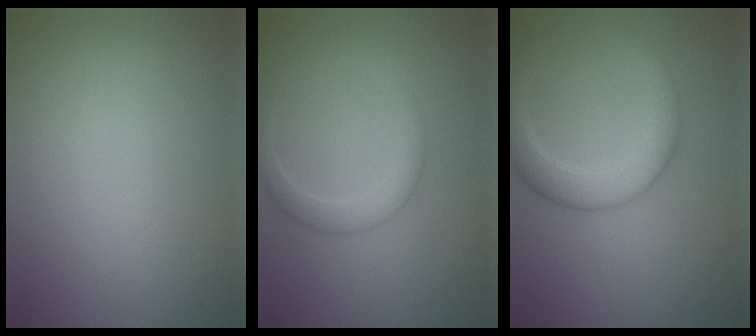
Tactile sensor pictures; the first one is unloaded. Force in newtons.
{"total": 2.4, "press": 2.4, "slide": 0.2}
{"total": 4.1, "press": 4.1, "slide": 0.2}